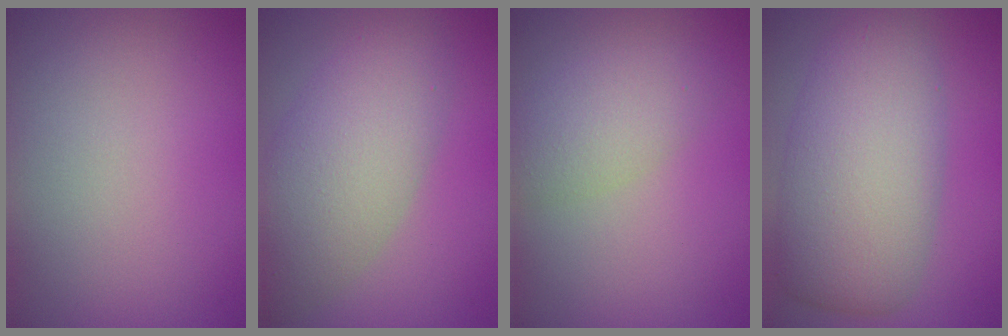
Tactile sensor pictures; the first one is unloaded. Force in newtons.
{"total": 6.9, "press": 6.9, "slide": 0.4}
{"total": 3.2, "press": 3.2, "slide": 0.0}
{"total": 8.8, "press": 8.8, "slide": 0.4}